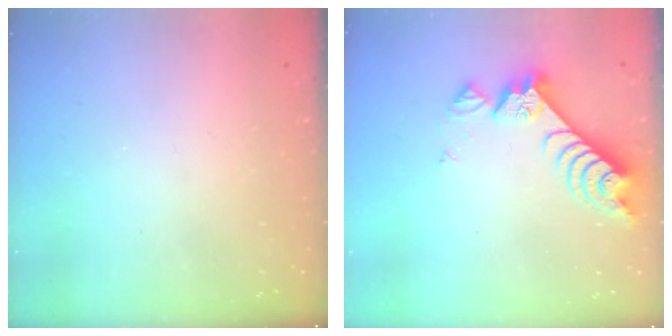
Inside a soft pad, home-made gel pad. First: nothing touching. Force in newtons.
{"total": 8.5, "press": 8.4, "slide": 0.8}